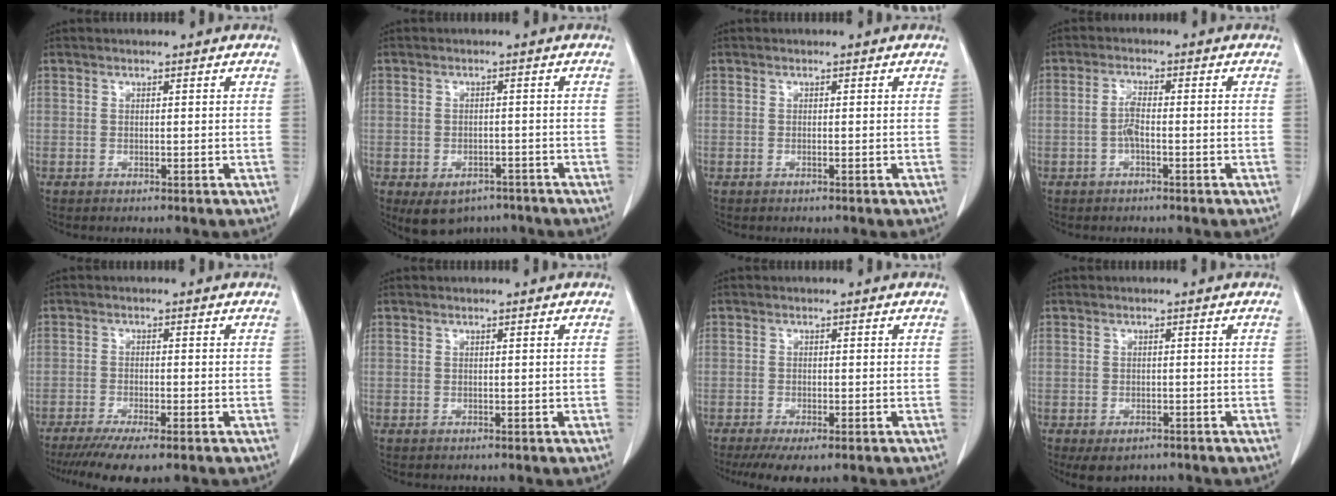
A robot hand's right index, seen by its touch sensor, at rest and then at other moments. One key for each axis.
{"total": 6.7, "fx": -4.7, "fy": 4.0, "fz": 2.5, "tx": -0.035, "ty": 0.004, "tz": -0.061}
{"total": 0.0}
{"total": 2.8, "fx": -0.8, "fy": 0.6, "fz": 2.6, "tx": -0.053, "ty": 0.005, "tz": -0.017}
{"total": 7.7, "fx": -5.5, "fy": 0.9, "fz": 5.3, "tx": -0.082, "ty": -0.017, "tz": -0.089}
{"total": 0.0}
{"total": 5.3, "fx": -3.6, "fy": 1.6, "fz": 3.6, "tx": -0.054, "ty": -0.012, "tz": -0.056}
{"total": 4.0, "fx": -2.7, "fy": 2.1, "fz": 2.0, "tx": -0.032, "ty": -0.006, "tz": -0.035}